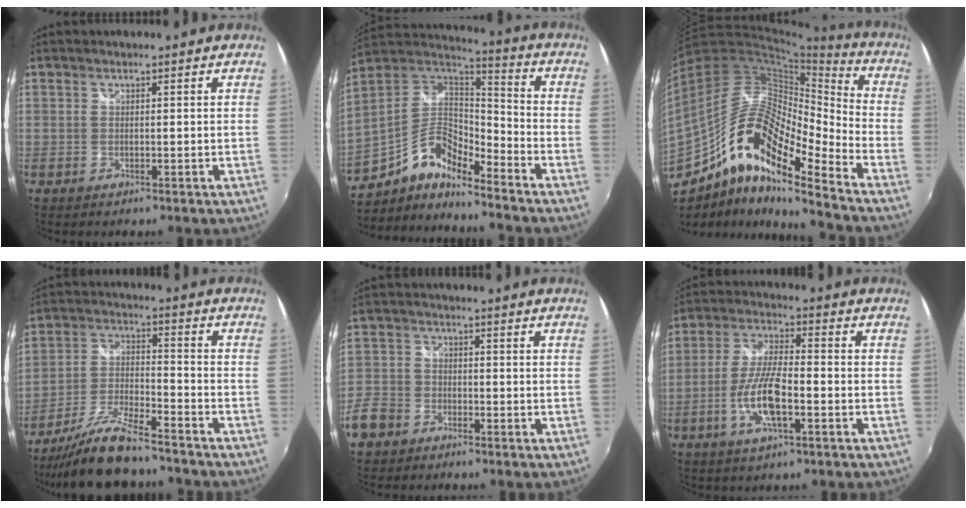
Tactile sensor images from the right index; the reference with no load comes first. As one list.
[{"total": 12.2, "force": [-8.1, 4.5, 7.9], "torque": [-0.155, 0.012, -0.158]}, {"total": 18.8, "force": [-9.8, 5.1, 15.2], "torque": [-0.267, -0.002, -0.202]}, {"total": 13.1, "force": [-11.5, 1.6, 6.0], "torque": [-0.131, -0.010, -0.206]}, {"total": 9.2, "force": [-4.7, 7.3, 3.1], "torque": [-0.087, 0.024, -0.093]}, {"total": 10.2, "force": [-3.7, 2.7, 9.2], "torque": [-0.190, -0.002, -0.072]}]